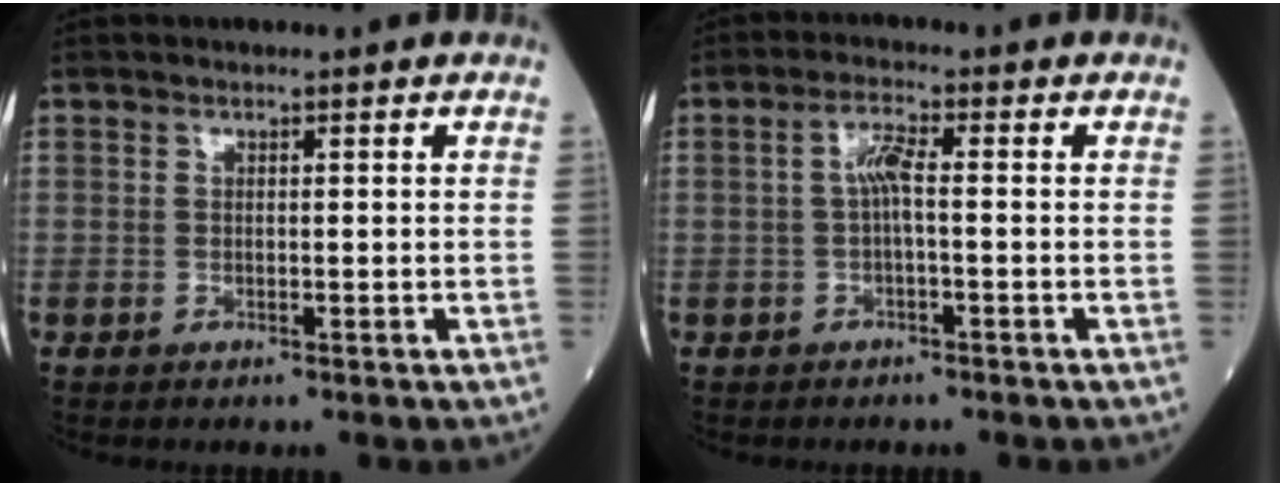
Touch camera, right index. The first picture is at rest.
{"total": 3.1, "force": [-0.2, 0.3, 3.1], "torque": [-0.060, 0.009, -0.001]}